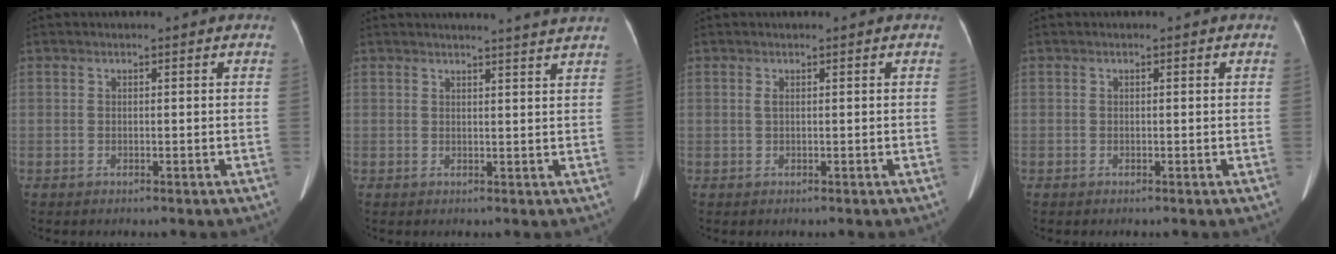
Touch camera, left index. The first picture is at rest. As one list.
[{"total": 6.3, "force": [5.9, -1.2, 1.9], "torque": [-0.022, -0.008, 0.054]}, {"total": 0.6, "force": [0.2, 0.1, 0.5], "torque": [-0.018, 0.003, 0.006]}, {"total": 0.0}]